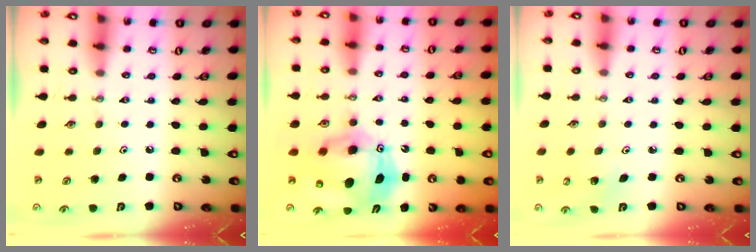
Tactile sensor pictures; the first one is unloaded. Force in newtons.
{"total": 14.5, "press": 14.3, "slide": 2.4}
{"total": 2.2, "press": 2.2, "slide": 0.2}